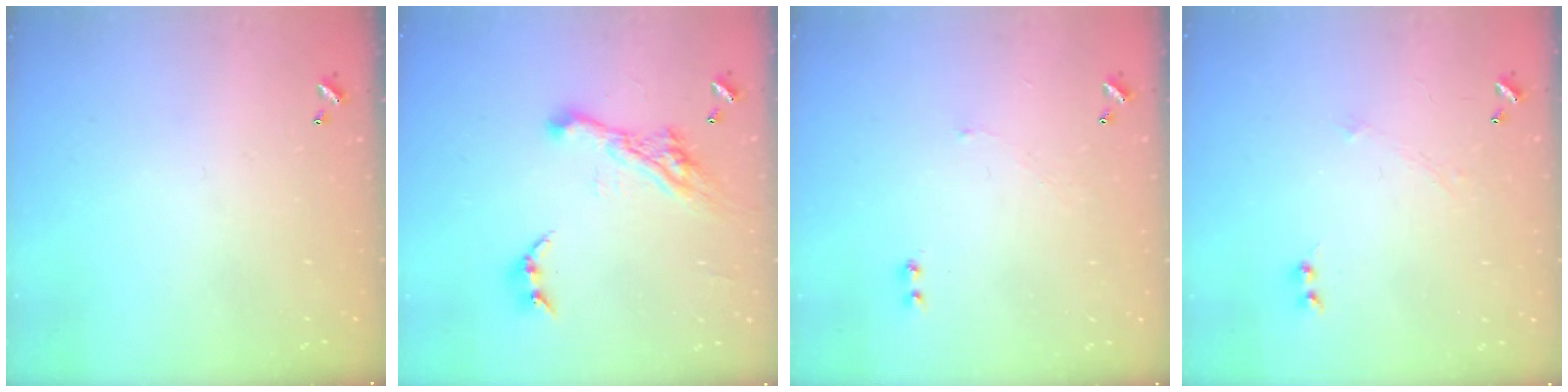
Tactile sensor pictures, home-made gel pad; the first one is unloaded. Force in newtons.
{"total": 11.2, "press": 11.1, "slide": 1.5}
{"total": 1.6, "press": 1.5, "slide": 0.6}
{"total": 1.1, "press": 0.9, "slide": 0.5}